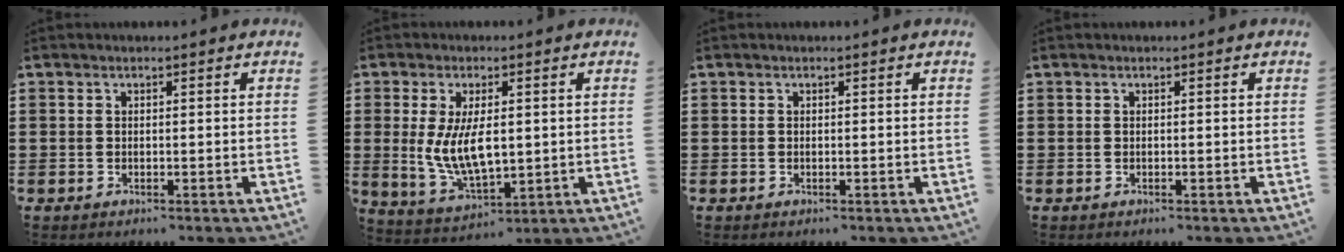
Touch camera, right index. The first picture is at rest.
{"total": 8.0, "force": [0.6, 3.6, 7.1], "torque": [-0.147, -0.003, 0.006]}
{"total": 0.0}
{"total": 0.0}